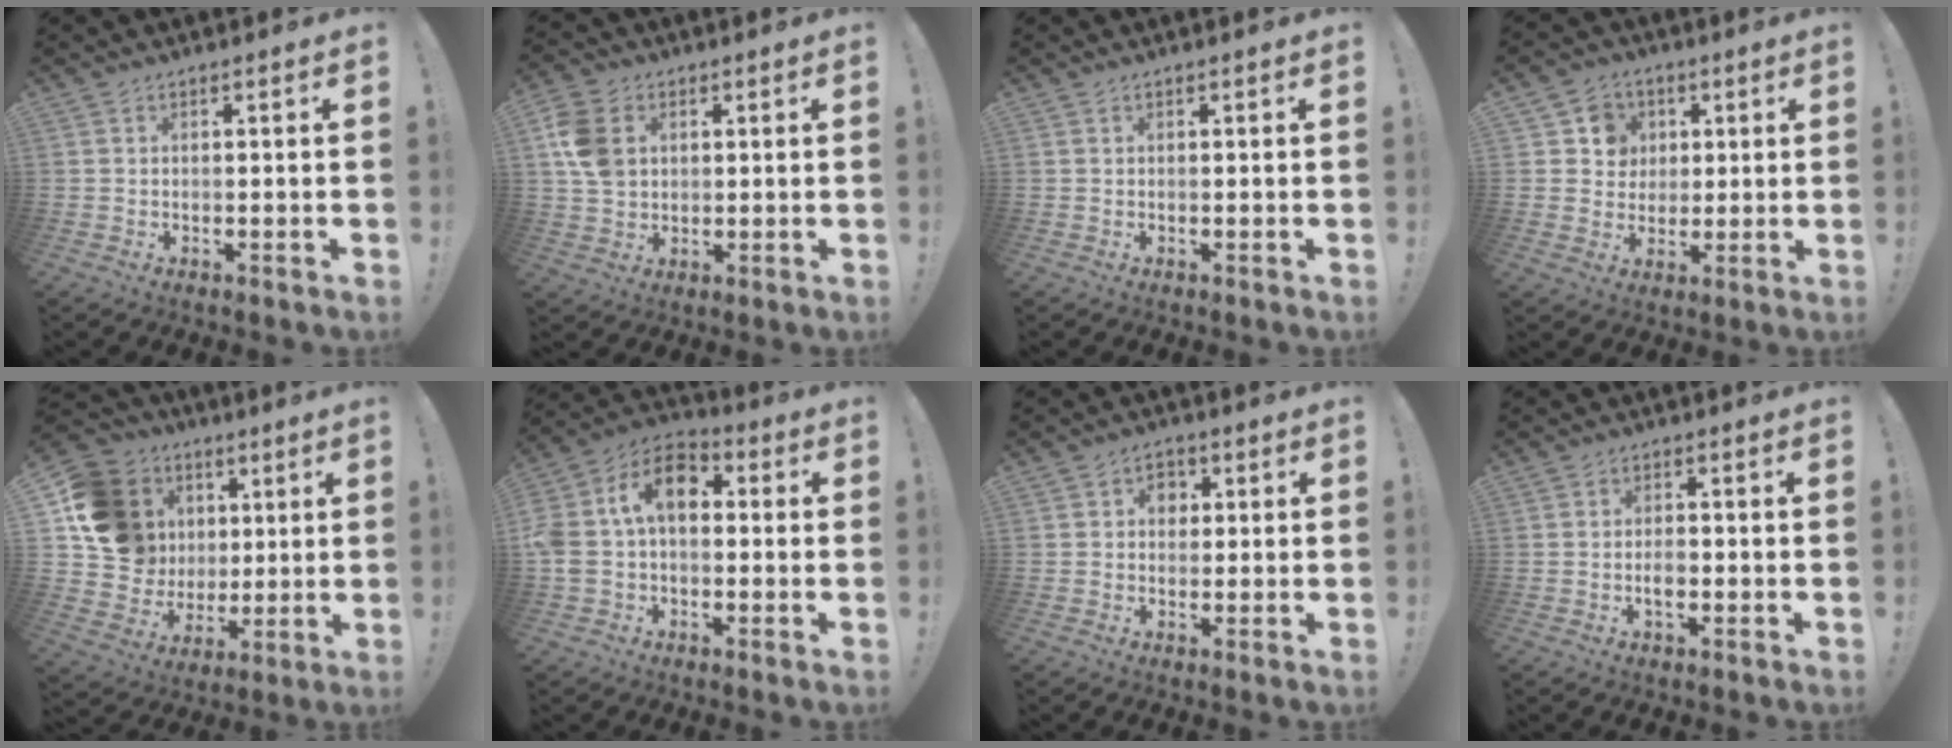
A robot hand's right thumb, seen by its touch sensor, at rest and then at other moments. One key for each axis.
{"total": 10.9, "fx": 2.5, "fy": 8.5, "fz": 6.3, "tx": -0.125, "ty": 0.002, "tz": 0.049}
{"total": 0.0}
{"total": 8.2, "fx": 2.2, "fy": 7.8, "fz": 1.4, "tx": -0.015, "ty": -0.014, "tz": 0.045}
{"total": 17.8, "fx": 4.3, "fy": 15.6, "fz": 7.3, "tx": -0.113, "ty": -0.008, "tz": 0.115}
{"total": 14.5, "fx": 2.4, "fy": 10.0, "fz": 10.3, "tx": -0.190, "ty": 0.019, "tz": 0.046}
{"total": 4.4, "fx": 0.9, "fy": 3.8, "fz": 2.2, "tx": -0.026, "ty": 0.000, "tz": 0.012}
{"total": 3.3, "fx": -1.2, "fy": 1.5, "fz": 2.7, "tx": -0.043, "ty": 0.002, "tz": -0.023}